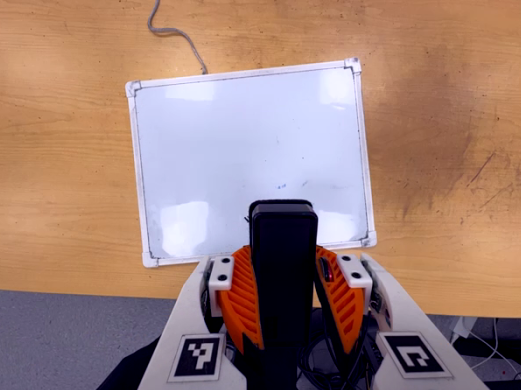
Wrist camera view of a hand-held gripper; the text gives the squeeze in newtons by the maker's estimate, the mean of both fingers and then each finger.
{"total": 6.1, "left": 5.2, "right": 7.1}